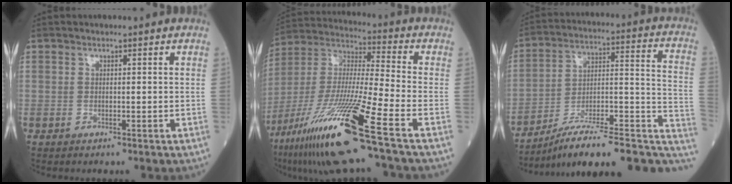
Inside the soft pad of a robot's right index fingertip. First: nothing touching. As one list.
[{"total": 22.3, "force": [-12.6, 0.0, 18.4], "torque": [-0.375, -0.049, -0.233]}, {"total": 20.8, "force": [-15.0, 3.8, 13.9], "torque": [-0.151, 0.043, -0.226]}]